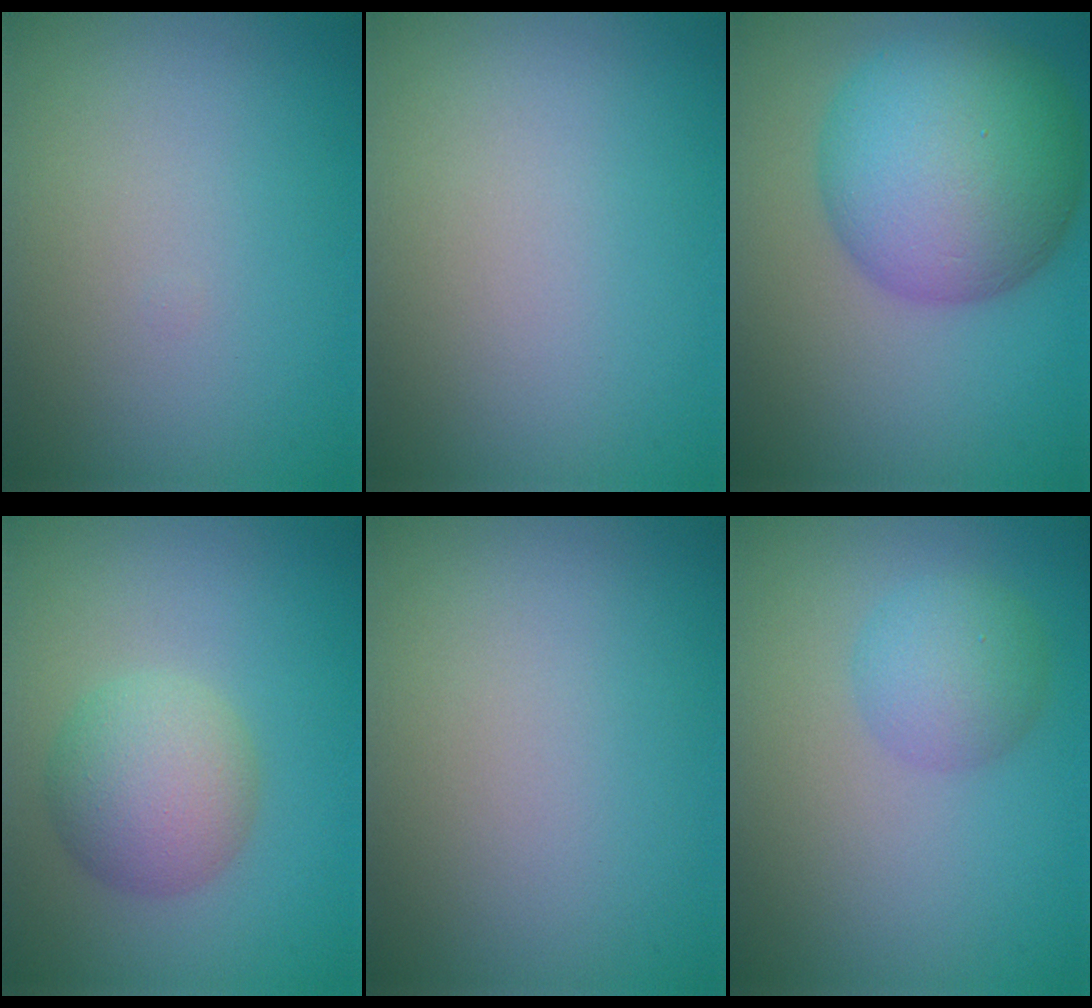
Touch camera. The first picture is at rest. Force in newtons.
{"total": 0.0}
{"total": 11.1, "press": 11.1, "slide": 0.3}
{"total": 4.7, "press": 4.7, "slide": 0.2}
{"total": 0.0}
{"total": 3.0, "press": 3.0, "slide": 0.1}